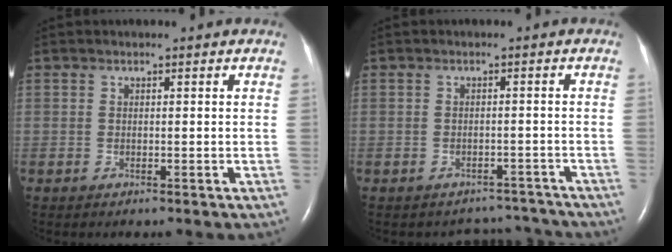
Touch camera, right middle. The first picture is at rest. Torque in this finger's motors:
{"motor_torque": [0.20, -0.22, 0.00, 0.00]}